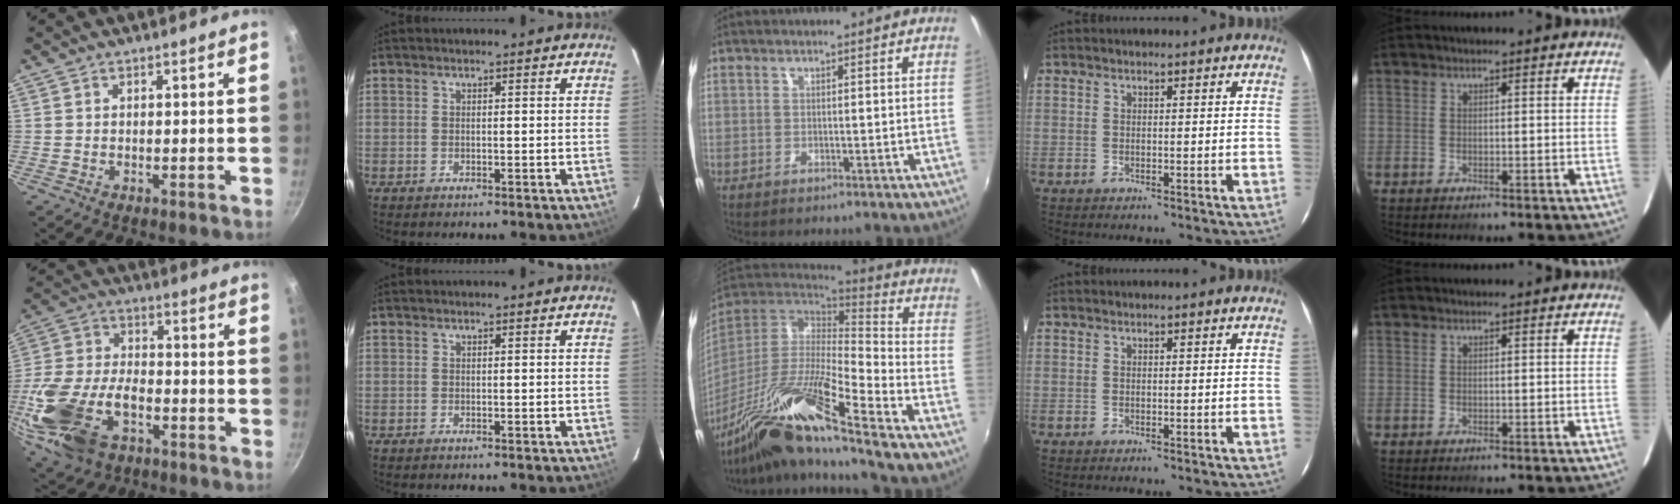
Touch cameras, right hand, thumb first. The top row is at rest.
{"thumb": {"total": 21.3, "force": [-8.3, 12.5, 15.1], "torque": [-0.325, 0.017, -0.159]}, "middle": {"total": 18.7, "force": [-12.5, 0.5, 13.9], "torque": [-0.250, -0.025, -0.248]}}